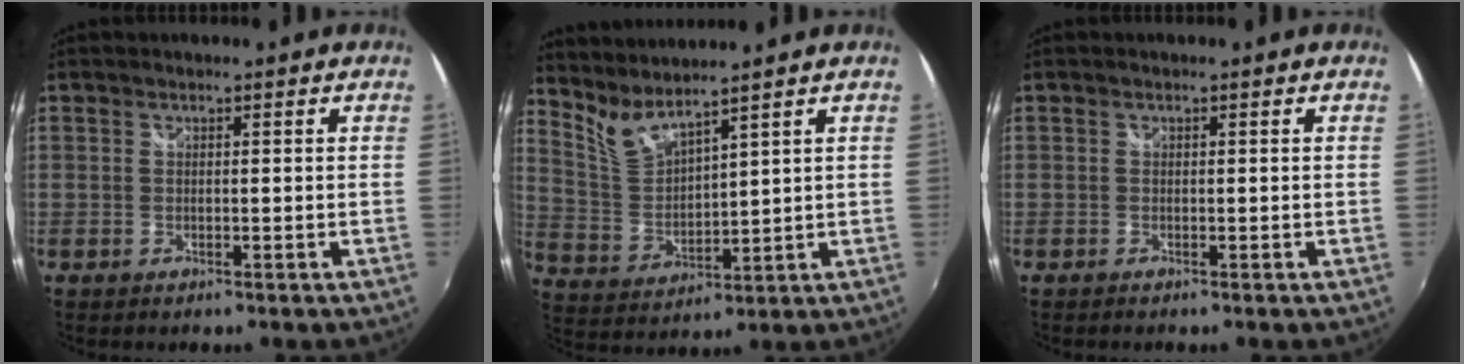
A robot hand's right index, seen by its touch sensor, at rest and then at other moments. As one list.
[{"total": 6.3, "force": [5.8, 0.5, 2.6], "torque": [-0.053, -0.017, 0.125]}, {"total": 0.0}]